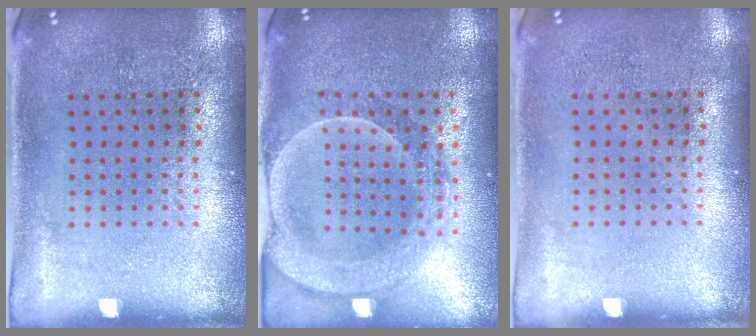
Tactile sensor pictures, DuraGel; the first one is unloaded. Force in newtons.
{"total": 2.3, "press": 2.1, "slide": 1.0}
{"total": 0.0}